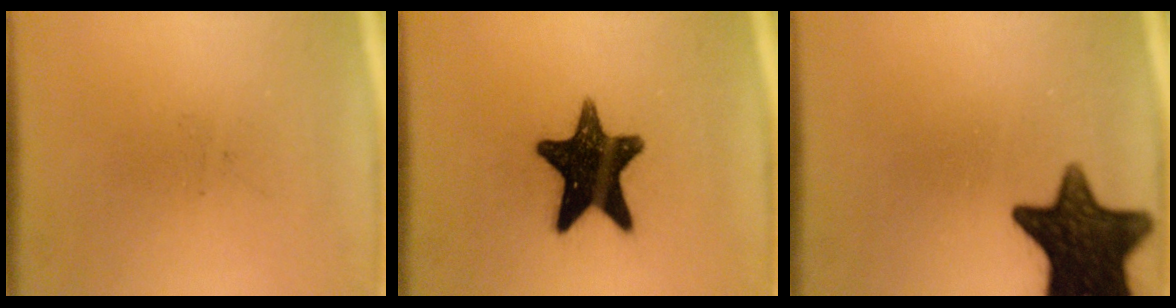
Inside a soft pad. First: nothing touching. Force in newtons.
{"total": 15.5}
{"total": 15.4}